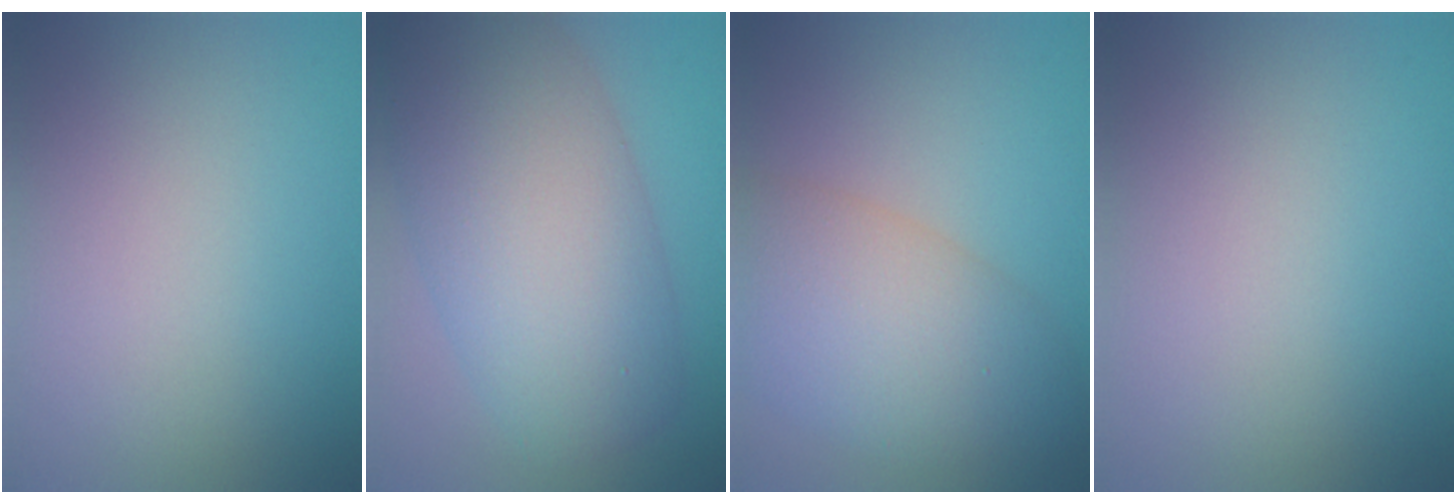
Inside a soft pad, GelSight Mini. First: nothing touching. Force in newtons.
{"total": 11.3, "press": 11.3, "slide": 0.9}
{"total": 7.7, "press": 7.7, "slide": 0.1}
{"total": 0.0}